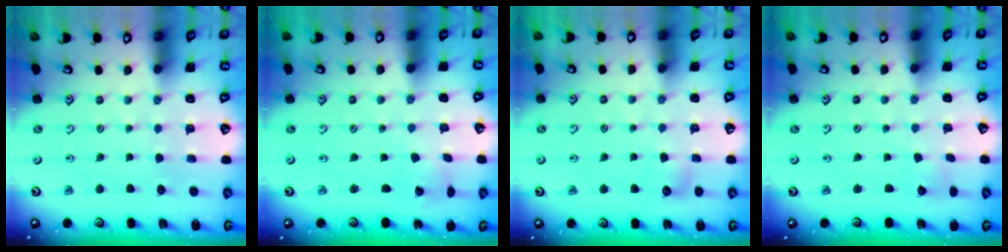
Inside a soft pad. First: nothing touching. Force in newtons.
{"total": 1.1, "press": 1.1, "slide": 0.1}
{"total": 5.3, "press": 5.3, "slide": 0.6}
{"total": 2.1, "press": 2.1, "slide": 0.2}